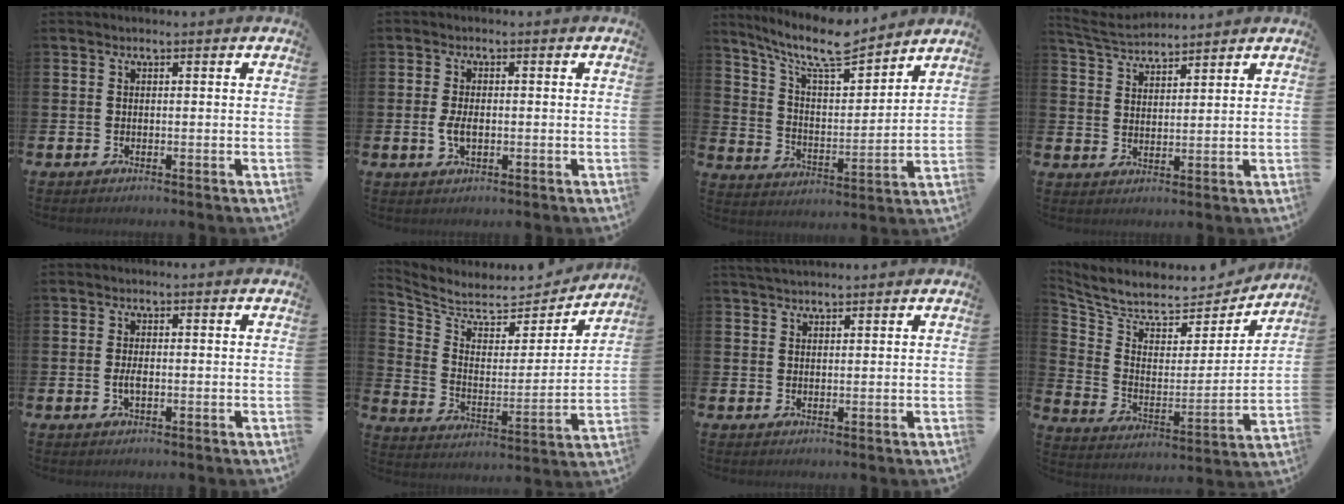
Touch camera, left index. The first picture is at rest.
{"total": 2.8, "force": [-0.3, 1.6, 2.2], "torque": [-0.042, 0.005, -0.006]}
{"total": 10.5, "force": [9.1, 2.0, 4.7], "torque": [-0.120, -0.052, 0.160]}
{"total": 4.5, "force": [4.4, 0.7, 0.6], "torque": [-0.034, -0.021, 0.080]}
{"total": 1.8, "force": [-0.2, 0.7, 1.6], "torque": [-0.030, 0.000, -0.004]}
{"total": 6.2, "force": [5.6, 2.7, 1.0], "torque": [-0.065, -0.050, 0.091]}
{"total": 2.3, "force": [2.2, 0.4, 0.4], "torque": [-0.011, -0.003, 0.041]}
{"total": 7.2, "force": [6.5, 2.5, 1.6], "torque": [-0.075, -0.052, 0.112]}